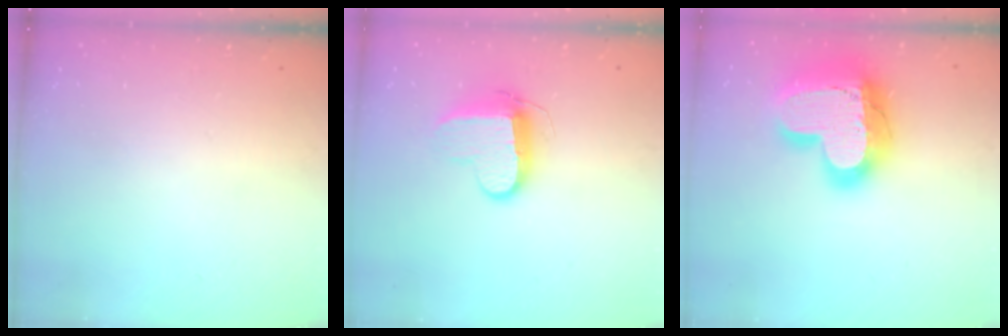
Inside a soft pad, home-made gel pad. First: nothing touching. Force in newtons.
{"total": 10.4, "press": 10.4, "slide": 0.5}
{"total": 25.8, "press": 25.7, "slide": 1.9}